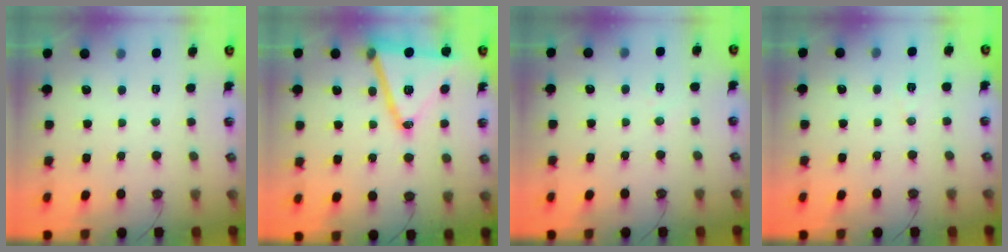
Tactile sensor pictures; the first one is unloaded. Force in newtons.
{"total": 19.7, "press": 19.3, "slide": 4.0}
{"total": 4.5, "press": 4.2, "slide": 1.5}
{"total": 6.1, "press": 4.1, "slide": 4.5}